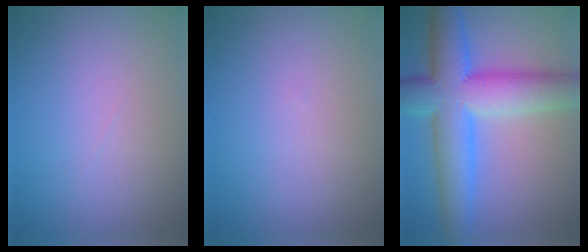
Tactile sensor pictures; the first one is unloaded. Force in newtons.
{"total": 0.0}
{"total": 10.7, "press": 10.7, "slide": 0.1}